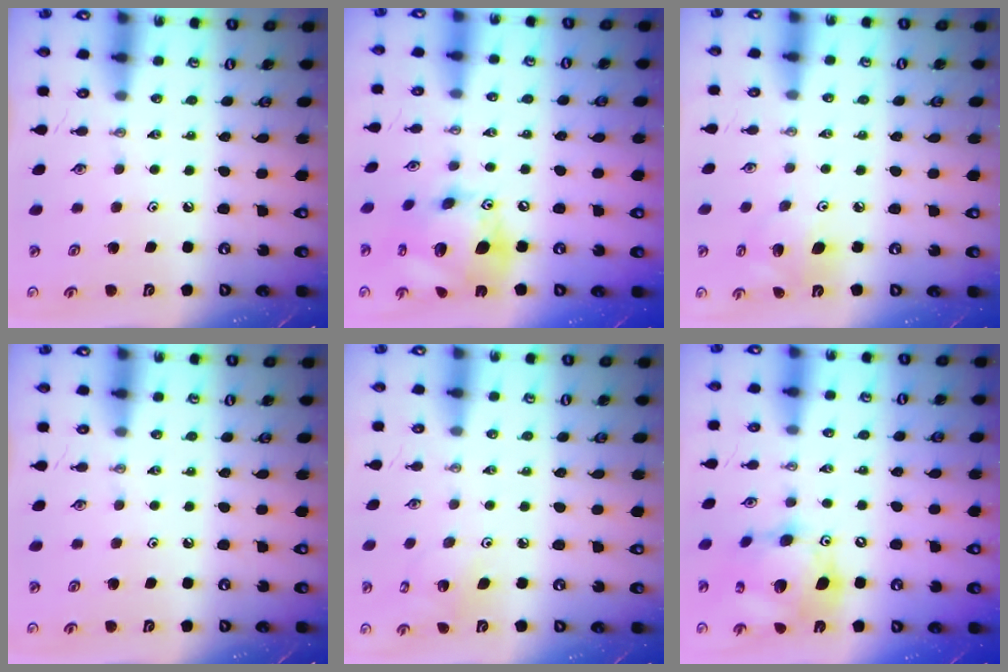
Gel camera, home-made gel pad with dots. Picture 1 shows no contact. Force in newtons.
{"total": 18.3, "press": 18.2, "slide": 2.3}
{"total": 8.8, "press": 8.6, "slide": 1.7}
{"total": 0.0}
{"total": 3.6, "press": 3.6, "slide": 0.3}
{"total": 16.5, "press": 16.4, "slide": 2.0}